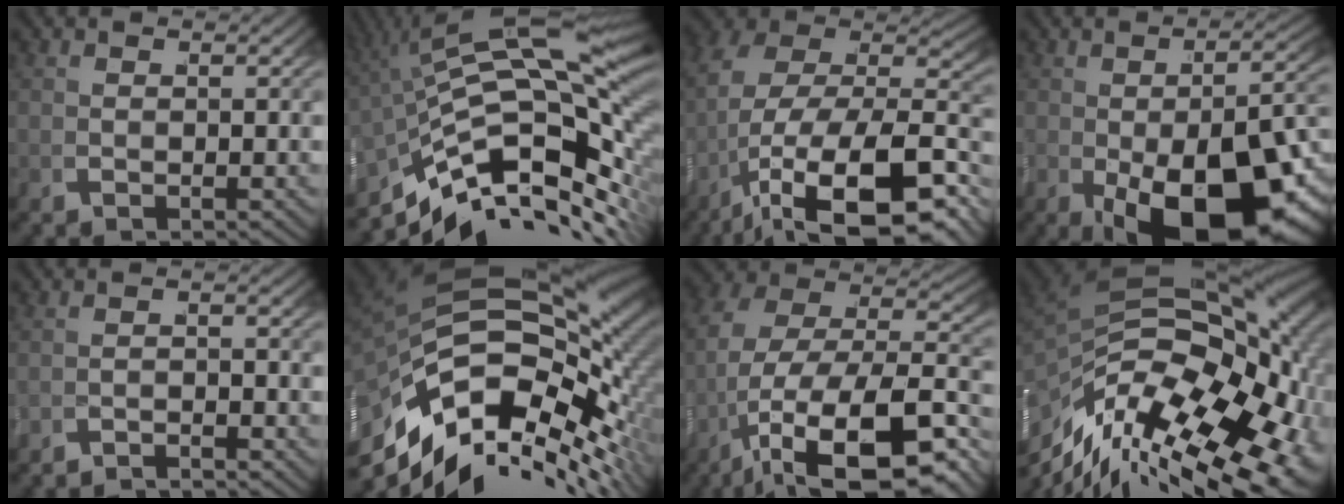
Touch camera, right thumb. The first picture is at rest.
{"total": 15.7, "force": [-1.4, 7.6, 13.7], "torque": [-0.229, -0.023, 0.001]}
{"total": 18.5, "force": [-1.7, 11.6, 14.2], "torque": [-0.259, -0.067, 0.014]}
{"total": 14.9, "force": [-4.7, 7.1, 12.2], "torque": [-0.190, -0.053, -0.029]}
{"total": 2.0, "force": [-1.9, -0.6, -0.1], "torque": [0.012, -0.001, -0.035]}
{"total": 24.3, "force": [1.1, 15.6, 18.5], "torque": [-0.299, 0.004, 0.006]}
{"total": 17.1, "force": [-2.6, 10.0, 13.6], "torque": [-0.258, -0.083, 0.012]}
{"total": 24.8, "force": [0.3, 16.0, 19.0], "torque": [-0.306, -0.031, 0.018]}